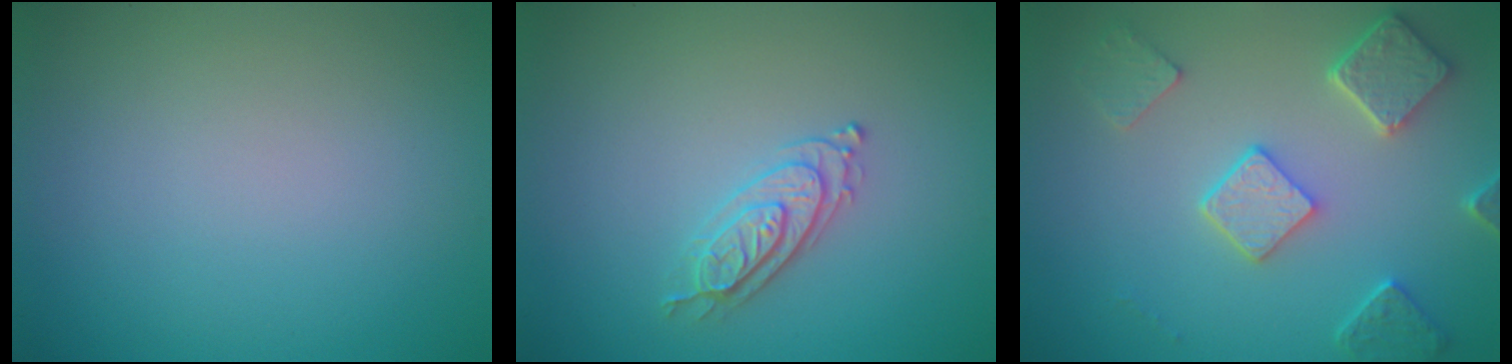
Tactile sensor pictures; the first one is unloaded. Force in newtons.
{"total": 2.2, "press": 2.2, "slide": 0.4}
{"total": 4.9, "press": 3.9, "slide": 2.9}